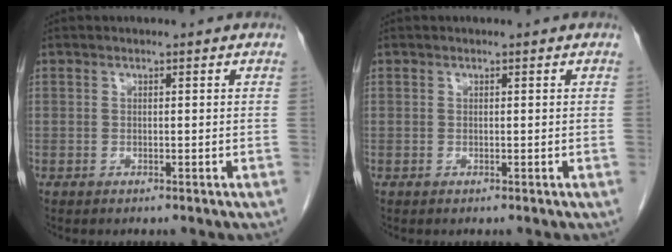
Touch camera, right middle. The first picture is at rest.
{"total": 0.0}